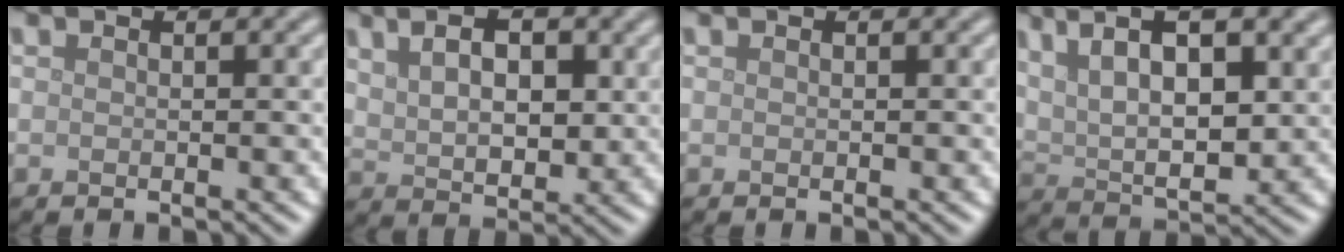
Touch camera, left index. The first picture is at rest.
{"total": 7.2, "force": [2.7, 4.1, 5.3], "torque": [-0.077, 0.021, 0.035]}
{"total": 0.0}
{"total": 9.7, "force": [4.8, 3.6, 7.6], "torque": [-0.129, 0.010, 0.070]}